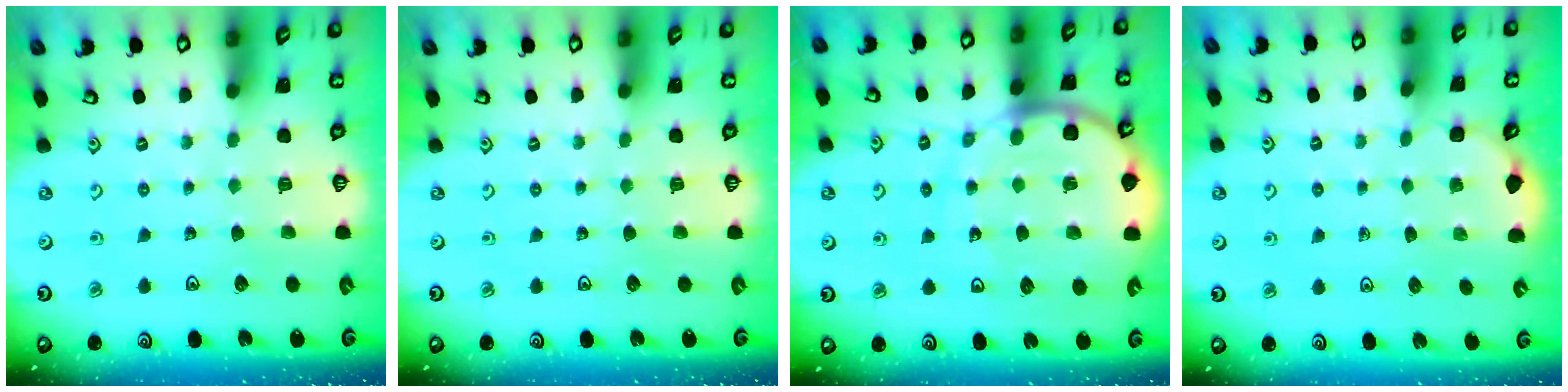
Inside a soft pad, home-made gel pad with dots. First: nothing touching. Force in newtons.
{"total": 0.0}
{"total": 13.1, "press": 13.0, "slide": 1.7}
{"total": 2.1, "press": 1.8, "slide": 1.1}